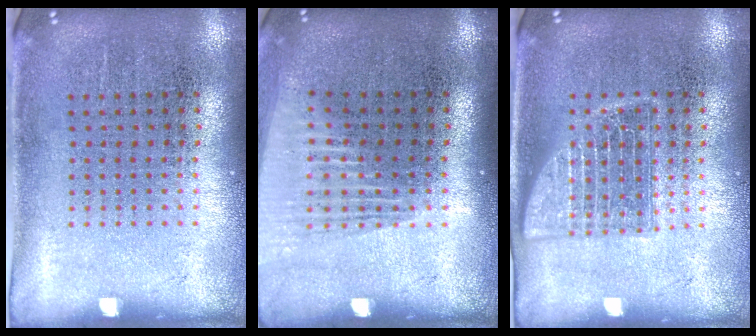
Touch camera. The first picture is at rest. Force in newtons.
{"total": 1.4, "press": 1.2, "slide": 0.7}
{"total": 2.5, "press": 2.5, "slide": 0.4}